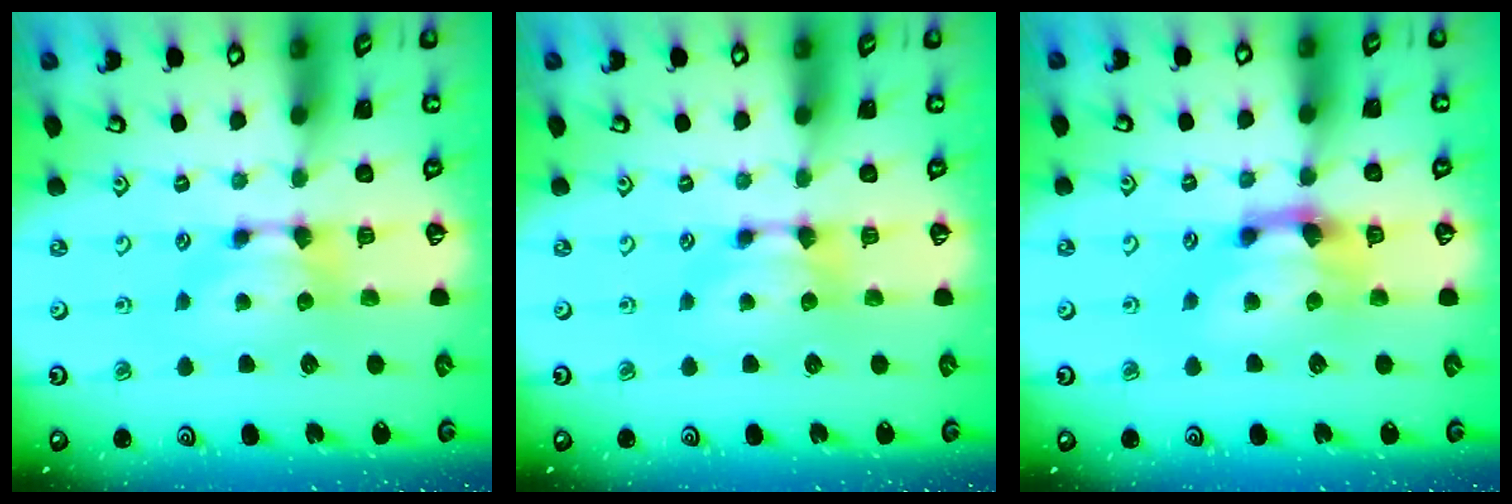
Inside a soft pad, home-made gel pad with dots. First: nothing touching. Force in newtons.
{"total": 0.0}
{"total": 2.8, "press": 2.4, "slide": 1.5}